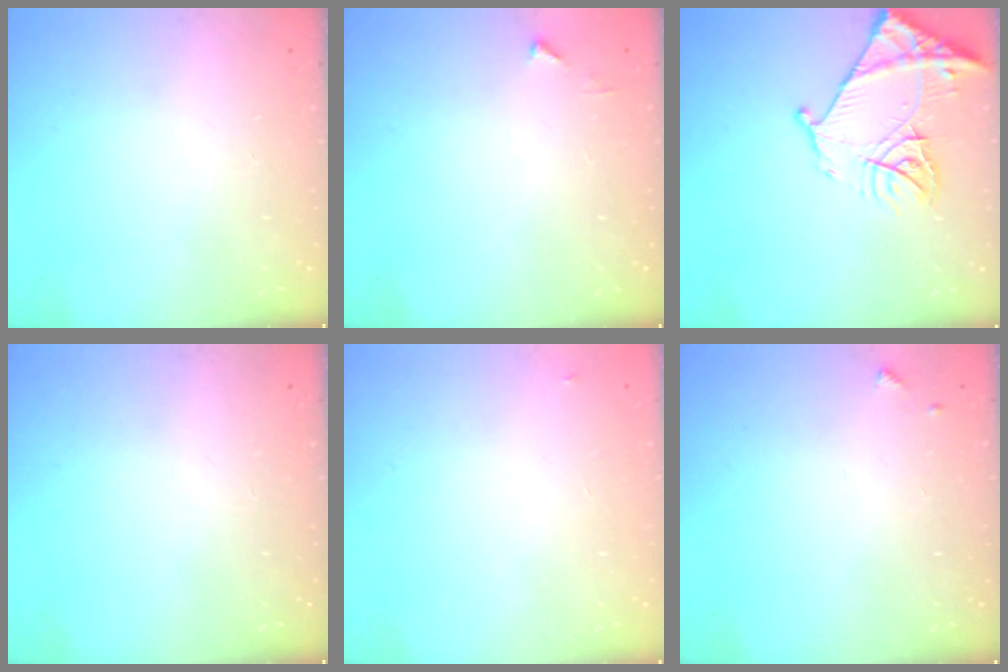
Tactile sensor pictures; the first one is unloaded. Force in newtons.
{"total": 3.2, "press": 3.2, "slide": 0.3}
{"total": 15.0, "press": 14.9, "slide": 1.6}
{"total": 0.0}
{"total": 2.8, "press": 2.8, "slide": 0.4}
{"total": 5.1, "press": 5.1, "slide": 0.5}